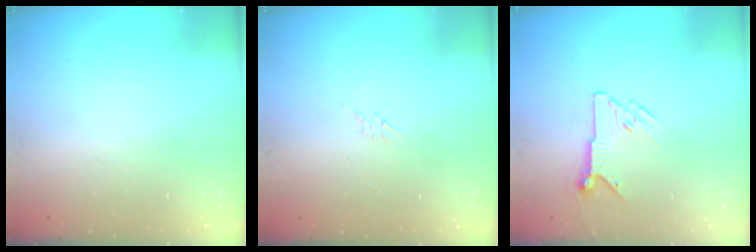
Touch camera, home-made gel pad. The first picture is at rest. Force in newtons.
{"total": 2.6, "press": 2.6, "slide": 0.2}
{"total": 6.9, "press": 6.9, "slide": 0.3}